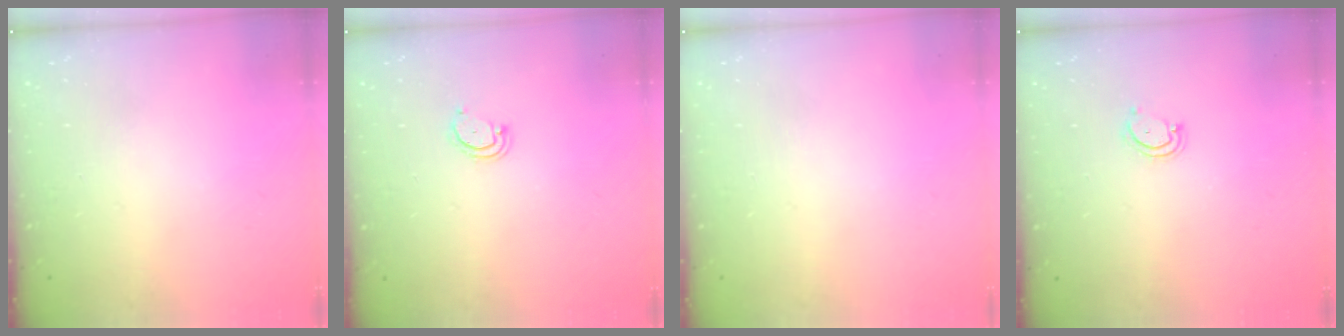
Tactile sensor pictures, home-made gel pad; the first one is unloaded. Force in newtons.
{"total": 2.3, "press": 2.3, "slide": 0.2}
{"total": 0.0}
{"total": 3.8, "press": 3.8, "slide": 0.2}